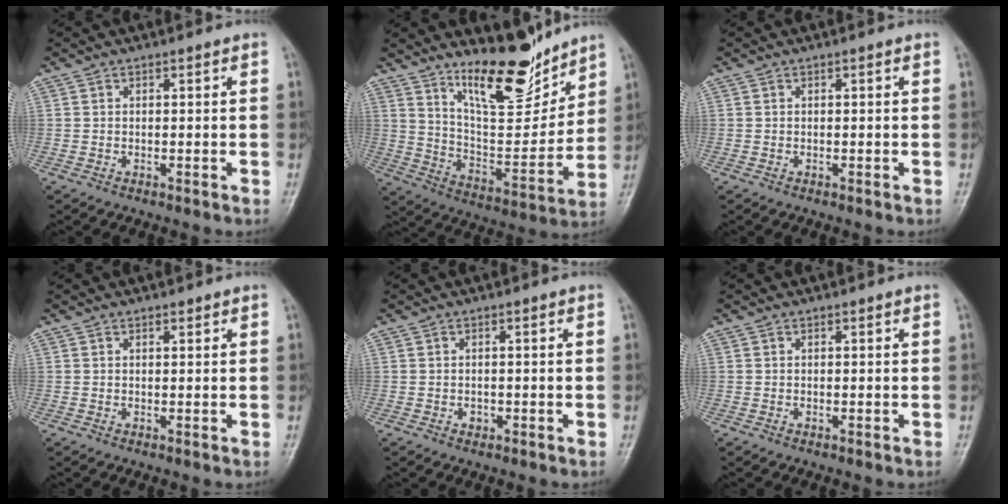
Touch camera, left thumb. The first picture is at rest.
{"total": 15.0, "force": [11.9, 4.4, 8.0], "torque": [-0.091, -0.094, 0.210]}
{"total": 0.0}
{"total": 0.8, "force": [0.6, 0.3, 0.4], "torque": [-0.006, -0.004, 0.008]}
{"total": 0.9, "force": [-0.2, 0.8, 0.4], "torque": [-0.002, 0.001, -0.002]}
{"total": 0.0}